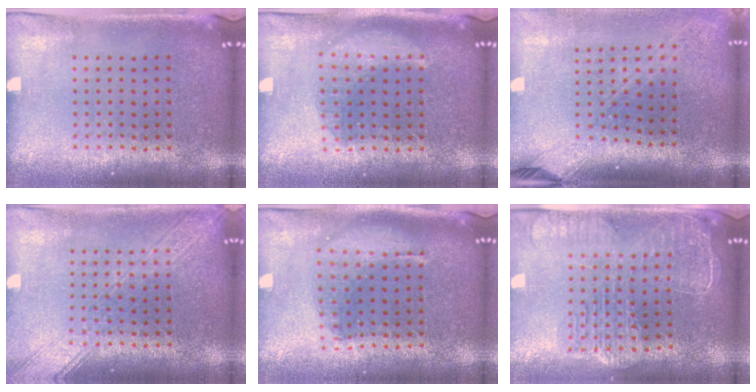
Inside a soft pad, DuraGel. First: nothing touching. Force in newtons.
{"total": 1.4, "press": 1.4, "slide": 0.1}
{"total": 2.2, "press": 1.6, "slide": 1.5}
{"total": 3.5, "press": 3.4, "slide": 0.5}
{"total": 1.6, "press": 1.4, "slide": 0.7}
{"total": 2.5, "press": 2.2, "slide": 1.3}